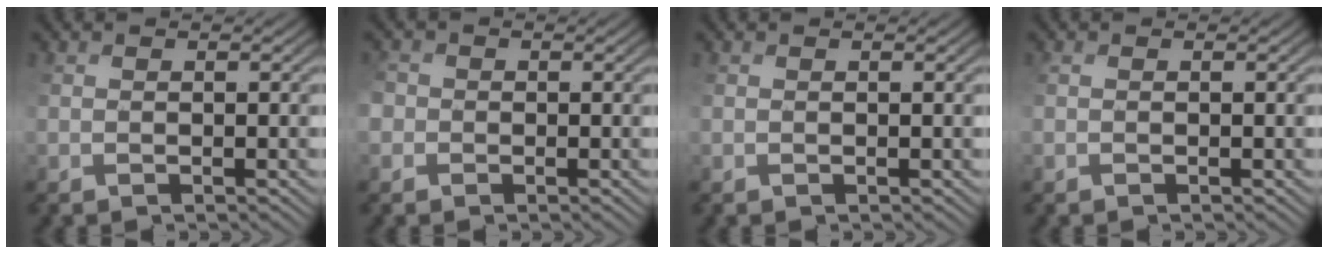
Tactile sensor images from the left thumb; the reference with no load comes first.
{"total": 2.4, "force": [-0.9, 2.2, 0.5], "torque": [-0.019, 0.005, -0.020]}
{"total": 0.0}
{"total": 0.0}